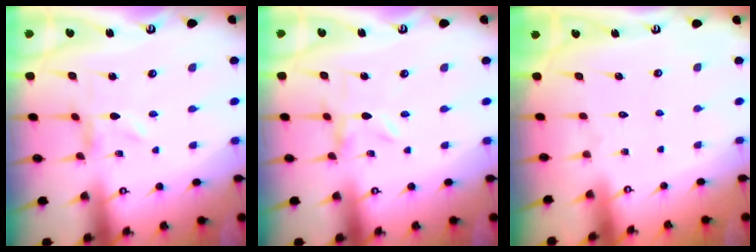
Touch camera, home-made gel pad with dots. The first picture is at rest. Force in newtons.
{"total": 0.0}
{"total": 1.7, "press": 1.7, "slide": 0.2}